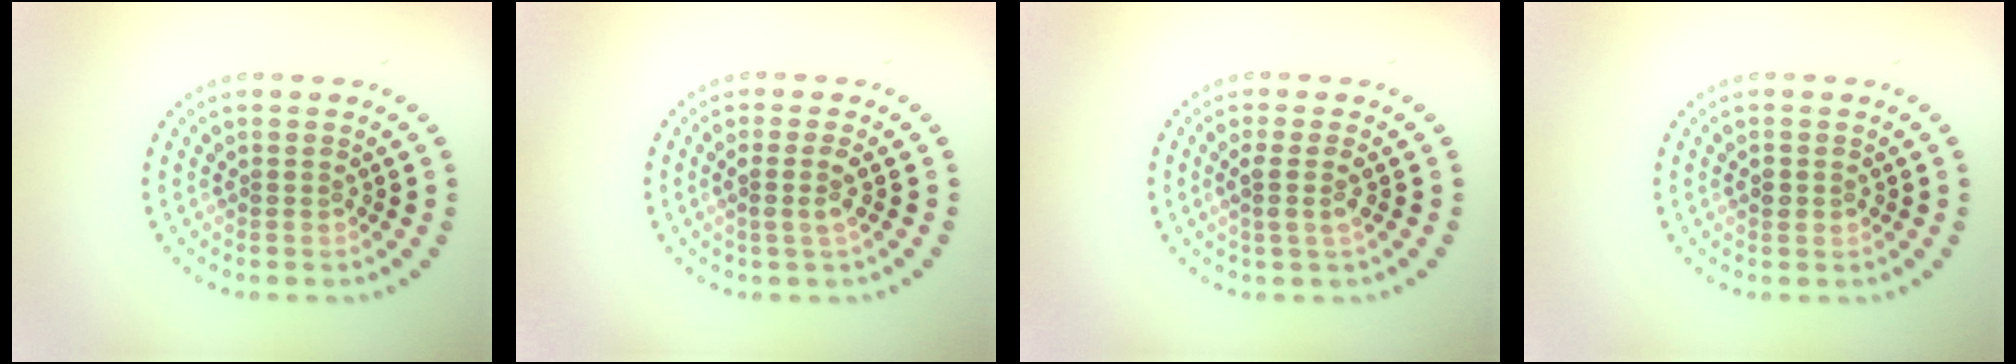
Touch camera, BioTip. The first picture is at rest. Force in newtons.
{"total": 1.7, "press": 1.3, "slide": 1.1}
{"total": 1.7, "press": 1.5, "slide": 1.0}
{"total": 1.4, "press": 1.4, "slide": 0.2}